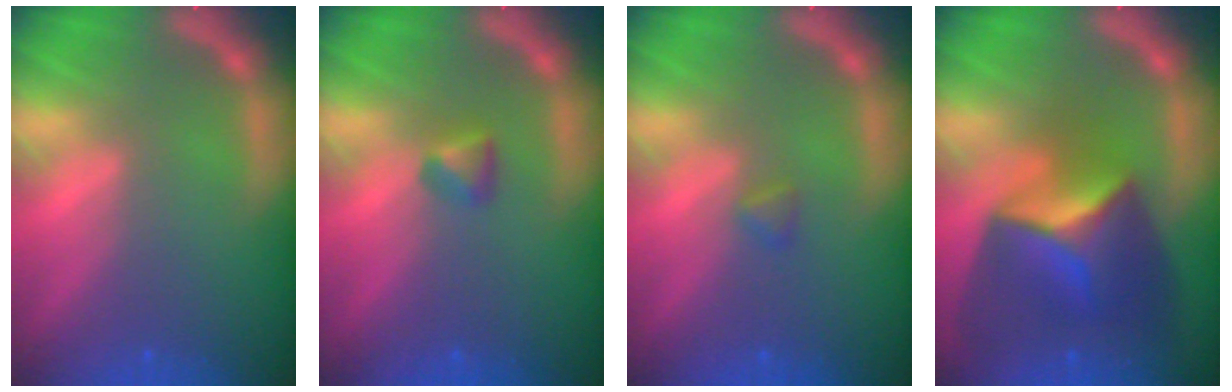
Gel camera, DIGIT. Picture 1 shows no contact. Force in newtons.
{"total": 1.4}
{"total": 0.9}
{"total": 9.4}